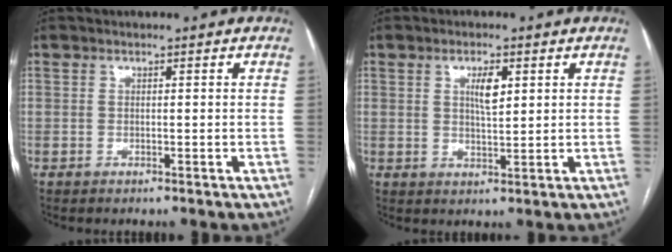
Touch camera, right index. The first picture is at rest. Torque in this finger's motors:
{"motor_torque": [0.12, 0.08, 0.06, 0.04]}